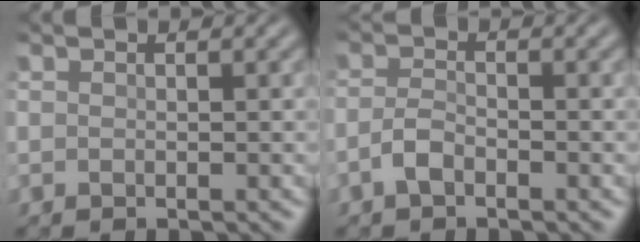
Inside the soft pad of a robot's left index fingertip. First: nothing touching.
{"total": 1.7, "force": [-1.1, 0.5, 1.2], "torque": [-0.030, 0.007, -0.025]}